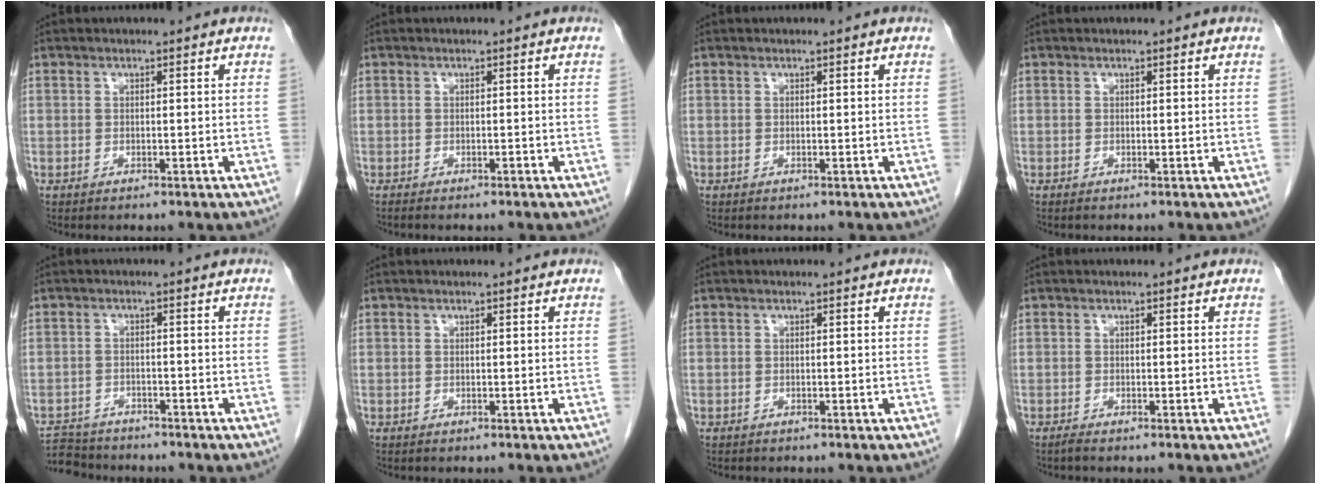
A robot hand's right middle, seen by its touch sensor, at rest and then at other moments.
{"total": 0.9, "force": [-0.7, 0.0, 0.5], "torque": [-0.013, -0.002, -0.010]}
{"total": 0.0}
{"total": 0.0}
{"total": 5.8, "force": [-5.6, 1.5, 0.0], "torque": [0.004, -0.002, -0.095]}
{"total": 0.0}
{"total": 0.0}
{"total": 0.6, "force": [-0.5, -0.1, 0.3], "torque": [-0.009, -0.002, -0.012]}